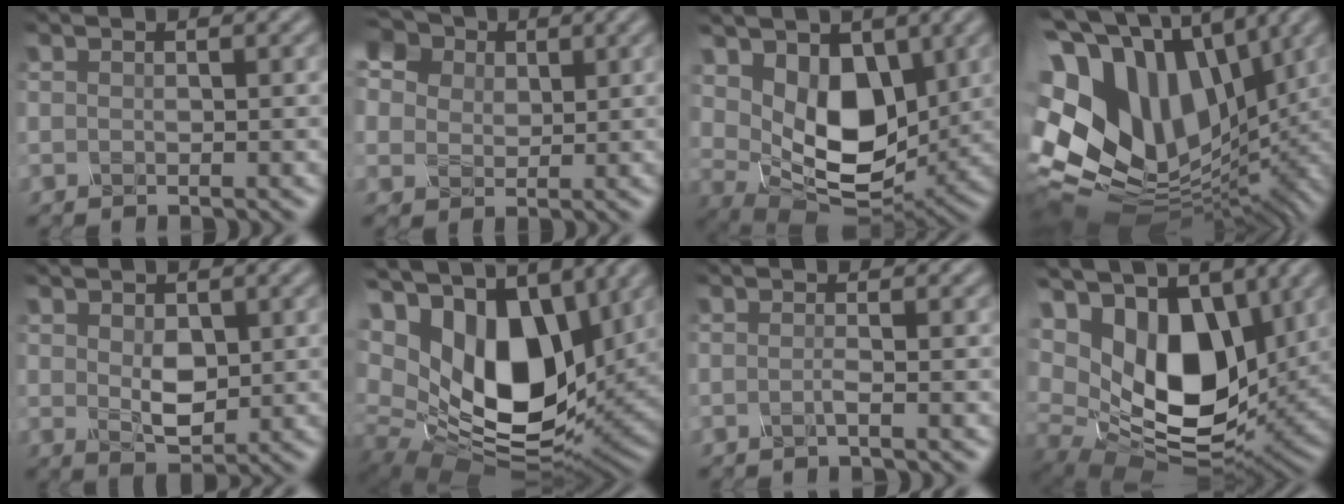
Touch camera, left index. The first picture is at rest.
{"total": 10.9, "force": [5.2, 8.1, 5.1], "torque": [-0.115, 0.040, 0.076]}
{"total": 6.8, "force": [2.0, 4.4, 4.8], "torque": [-0.096, -0.018, 0.037]}
{"total": 15.8, "force": [2.7, 11.5, 10.5], "torque": [-0.226, -0.006, 0.078]}
{"total": 2.8, "force": [0.3, 1.8, 2.2], "torque": [-0.044, 0.000, 0.012]}
{"total": 14.9, "force": [5.5, 8.9, 10.6], "torque": [-0.208, 0.009, 0.102]}
{"total": 0.9, "force": [-0.4, 0.1, 0.8], "torque": [-0.009, 0.000, -0.013]}
{"total": 11.3, "force": [4.0, 6.9, 8.0], "torque": [-0.143, -0.011, 0.069]}